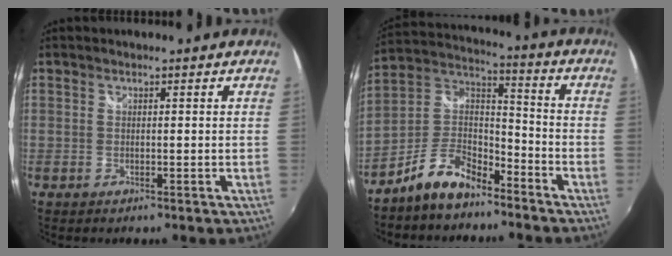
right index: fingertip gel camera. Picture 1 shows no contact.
{"total": 11.2, "force": [-7.8, 5.1, 6.2], "torque": [-0.143, 0.033, -0.147]}